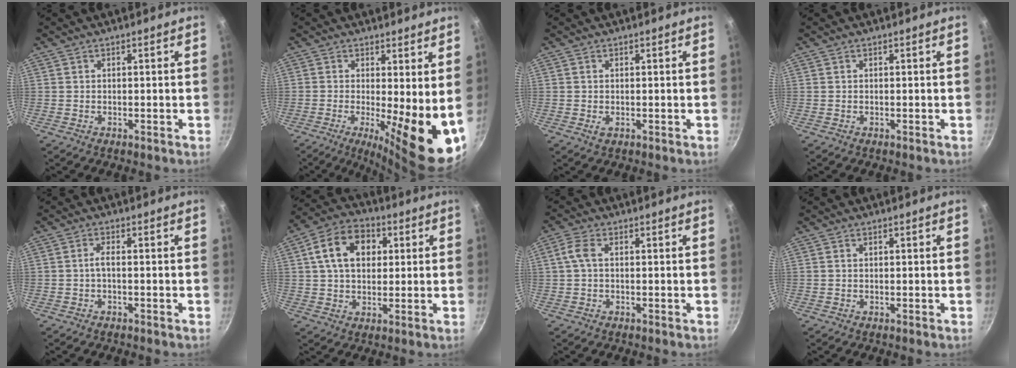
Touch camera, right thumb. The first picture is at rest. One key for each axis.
{"total": 13.3, "fx": -1.1, "fy": 3.6, "fz": 12.7, "tx": -0.155, "ty": -0.023, "tz": -0.012}
{"total": 0.8, "fx": 0.0, "fy": 0.5, "fz": 0.6, "tx": -0.012, "ty": -0.002, "tz": 0.000}
{"total": 0.0}
{"total": 1.8, "fx": -0.5, "fy": 0.5, "fz": 1.7, "tx": -0.042, "ty": 0.010, "tz": -0.013}
{"total": 12.5, "fx": 3.2, "fy": 8.8, "fz": 8.3, "tx": -0.121, "ty": 0.013, "tz": 0.039}
{"total": 3.4, "fx": 0.3, "fy": 1.8, "fz": 2.8, "tx": -0.069, "ty": 0.013, "tz": 0.002}
{"total": 0.6, "fx": 0.2, "fy": 0.4, "fz": 0.4, "tx": -0.006, "ty": 0.003, "tz": 0.003}